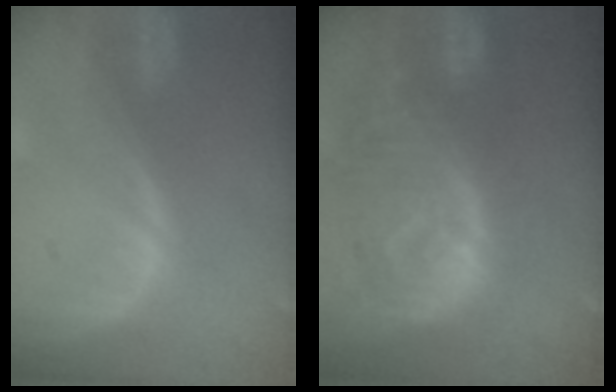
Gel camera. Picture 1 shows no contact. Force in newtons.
{"total": 12.3, "press": 10.6, "slide": 6.1}